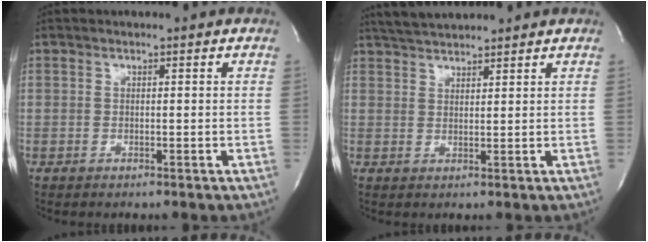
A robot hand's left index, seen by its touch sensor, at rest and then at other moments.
{"total": 5.3, "force": [5.0, 0.5, 1.6], "torque": [-0.036, 0.026, 0.094]}